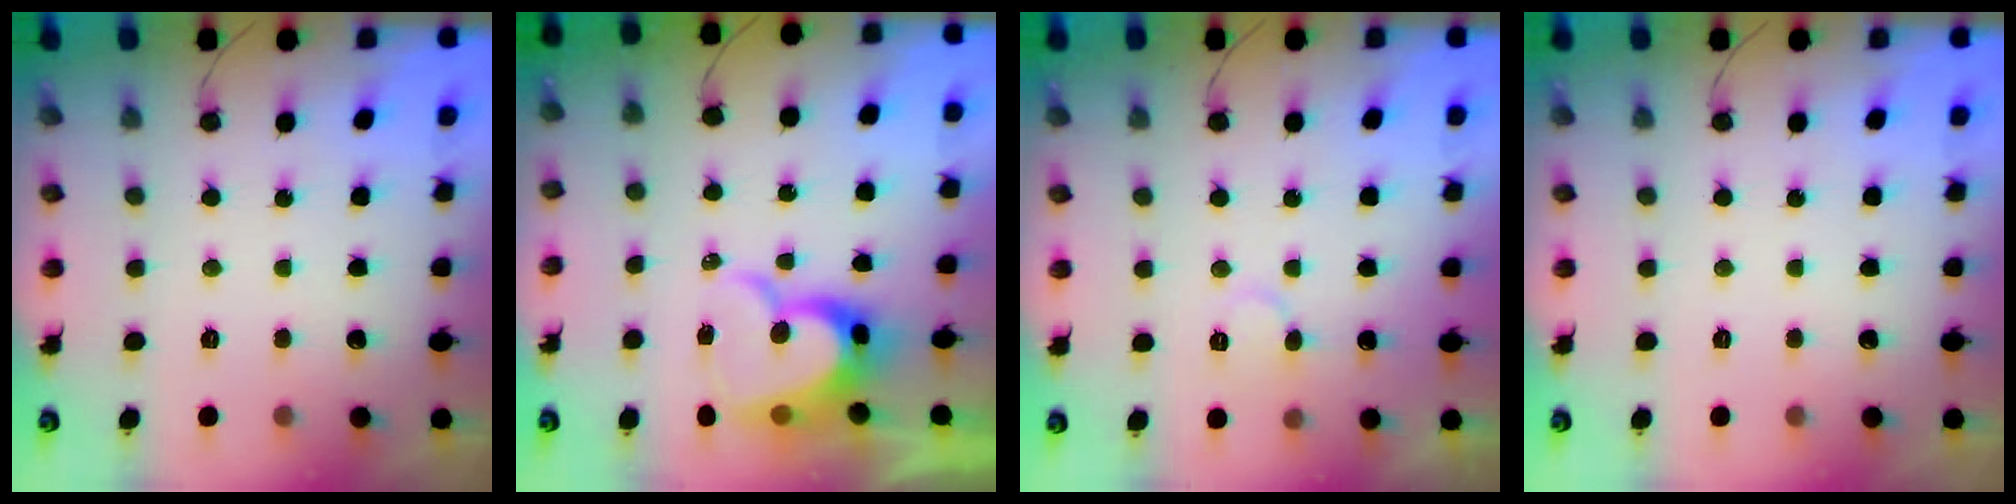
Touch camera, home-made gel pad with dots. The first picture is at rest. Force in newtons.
{"total": 13.0, "press": 13.0, "slide": 1.1}
{"total": 6.1, "press": 6.1, "slide": 0.5}
{"total": 0.0}